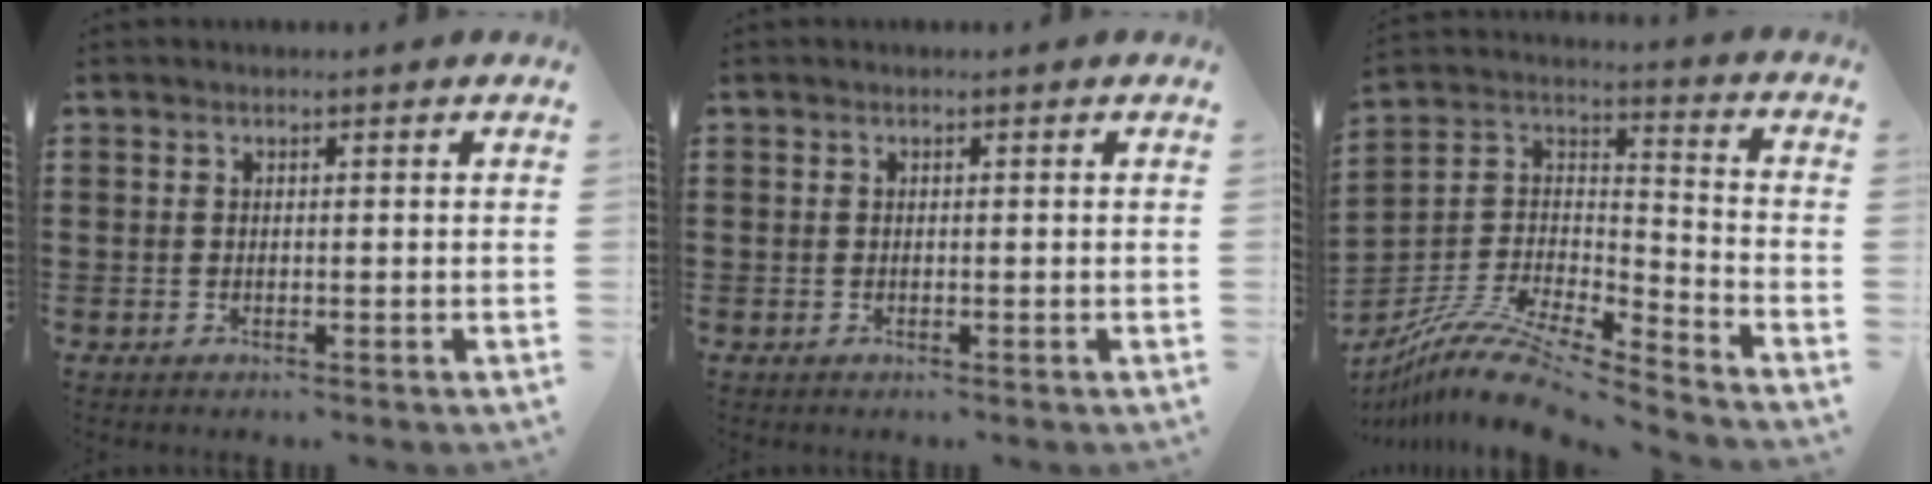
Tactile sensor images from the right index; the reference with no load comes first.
{"total": 0.0}
{"total": 11.7, "force": [-10.0, 2.5, 5.6], "torque": [-0.120, 0.023, -0.200]}